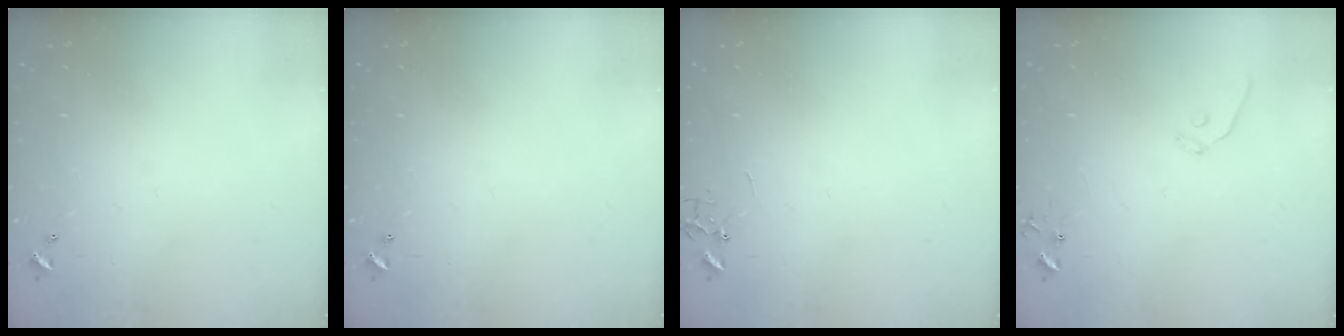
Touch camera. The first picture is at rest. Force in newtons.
{"total": 0.0}
{"total": 0.0}
{"total": 7.4, "press": 7.4, "slide": 0.6}